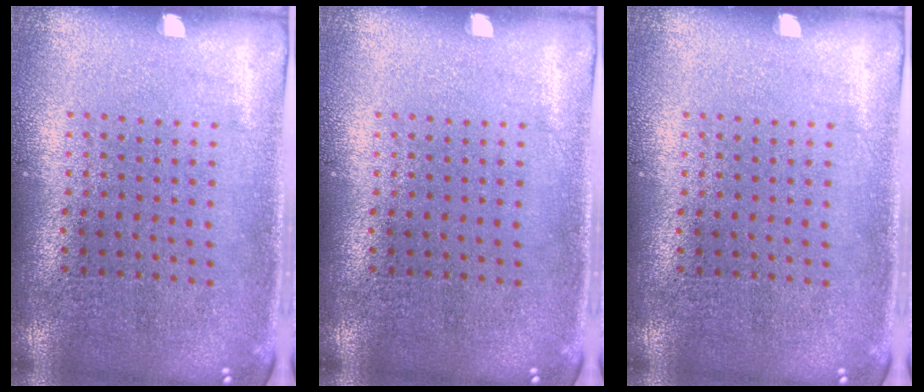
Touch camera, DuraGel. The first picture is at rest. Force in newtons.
{"total": 0.0}
{"total": 0.0}